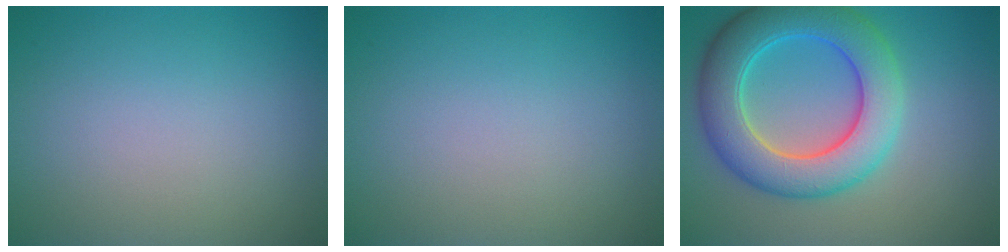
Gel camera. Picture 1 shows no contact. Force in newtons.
{"total": 0.0}
{"total": 8.4, "press": 8.4, "slide": 0.2}